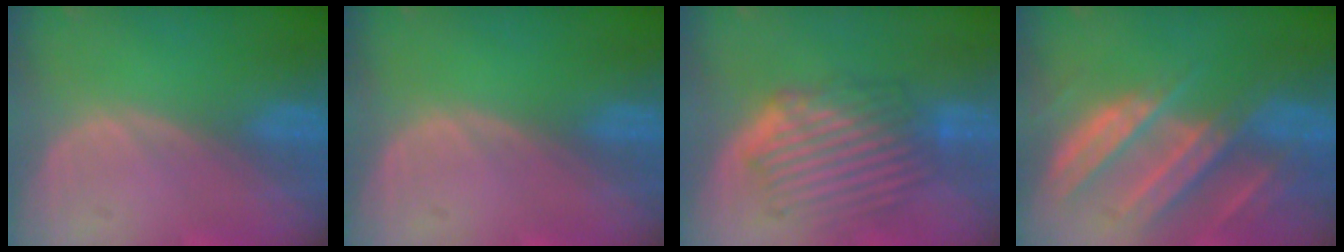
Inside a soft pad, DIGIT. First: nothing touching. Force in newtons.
{"total": 0.0}
{"total": 8.4, "press": 7.8, "slide": 3.1}
{"total": 9.9, "press": 8.7, "slide": 4.6}